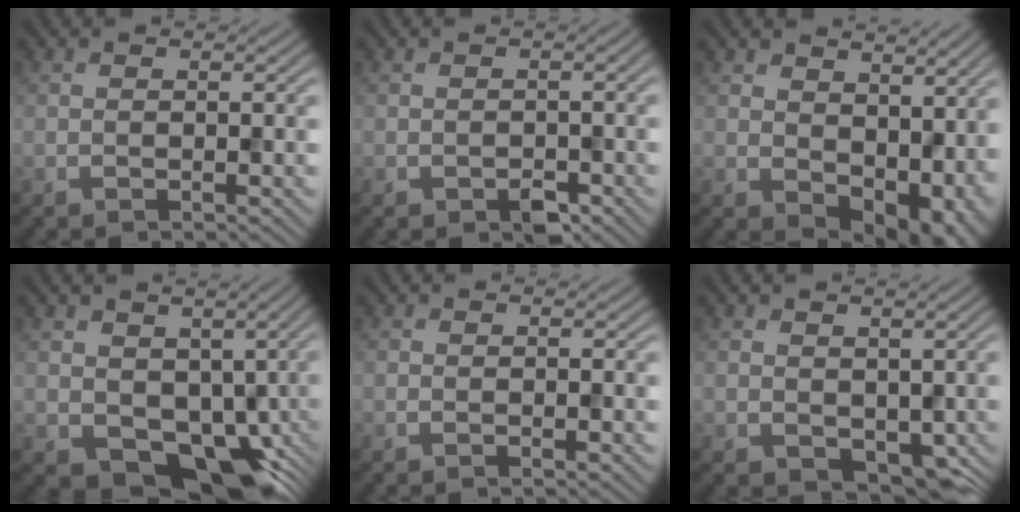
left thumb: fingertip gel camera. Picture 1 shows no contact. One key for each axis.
{"total": 2.3, "fx": -1.2, "fy": 1.3, "fz": 1.4, "tx": -0.024, "ty": -0.006, "tz": -0.018}
{"total": 8.9, "fx": 1.8, "fy": 5.9, "fz": 6.4, "tx": -0.103, "ty": -0.027, "tz": 0.047}
{"total": 9.8, "fx": -0.9, "fy": 7.3, "fz": 6.4, "tx": -0.111, "ty": -0.037, "tz": -0.005}
{"total": 0.0}
{"total": 4.5, "fx": 0.3, "fy": 3.3, "fz": 3.1, "tx": -0.060, "ty": -0.020, "tz": 0.012}